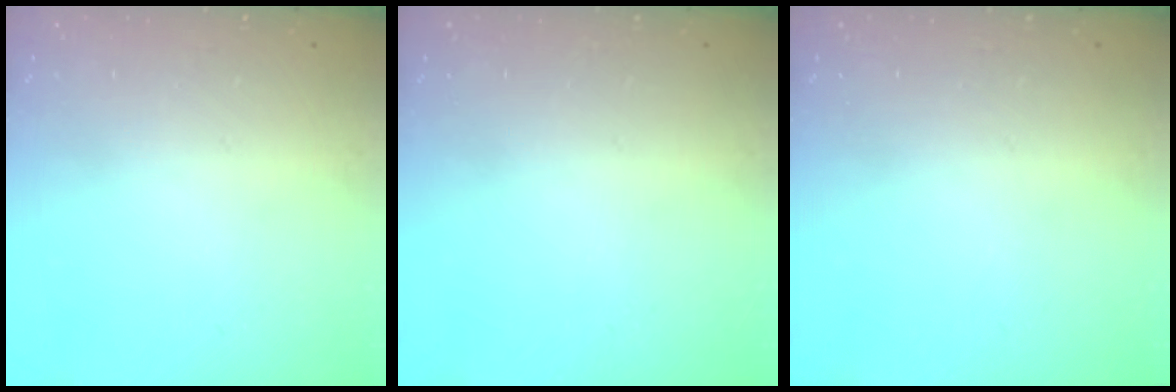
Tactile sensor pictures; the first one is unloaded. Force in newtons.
{"total": 0.0}
{"total": 0.0}